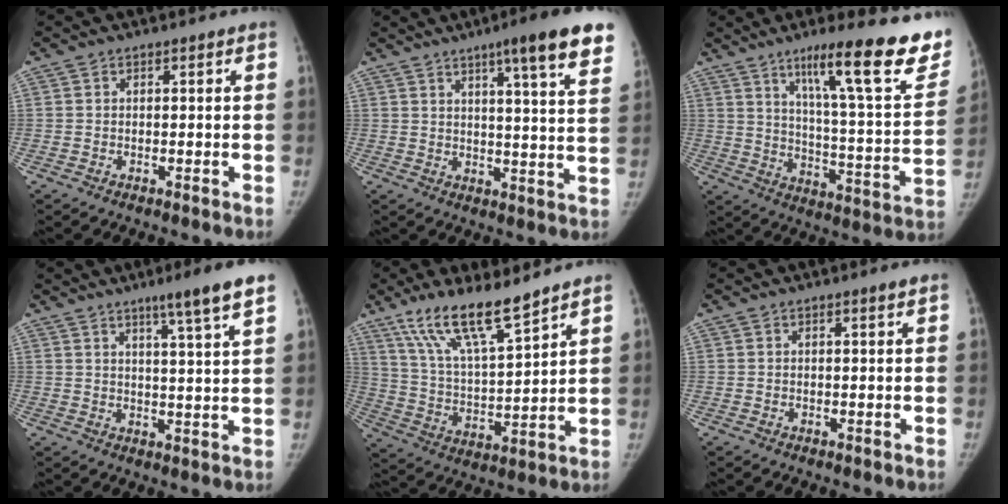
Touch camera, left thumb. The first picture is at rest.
{"total": 15.6, "force": [9.9, 1.2, 12.0], "torque": [-0.145, -0.042, 0.114]}
{"total": 26.0, "force": [16.3, 4.6, 19.8], "torque": [-0.254, -0.070, 0.242]}
{"total": 9.0, "force": [5.8, -0.4, 6.9], "torque": [-0.100, -0.028, 0.082]}
{"total": 14.8, "force": [11.0, 2.7, 9.5], "torque": [-0.158, -0.059, 0.216]}
{"total": 1.0, "force": [0.6, -0.2, 0.8], "torque": [-0.015, -0.004, 0.011]}